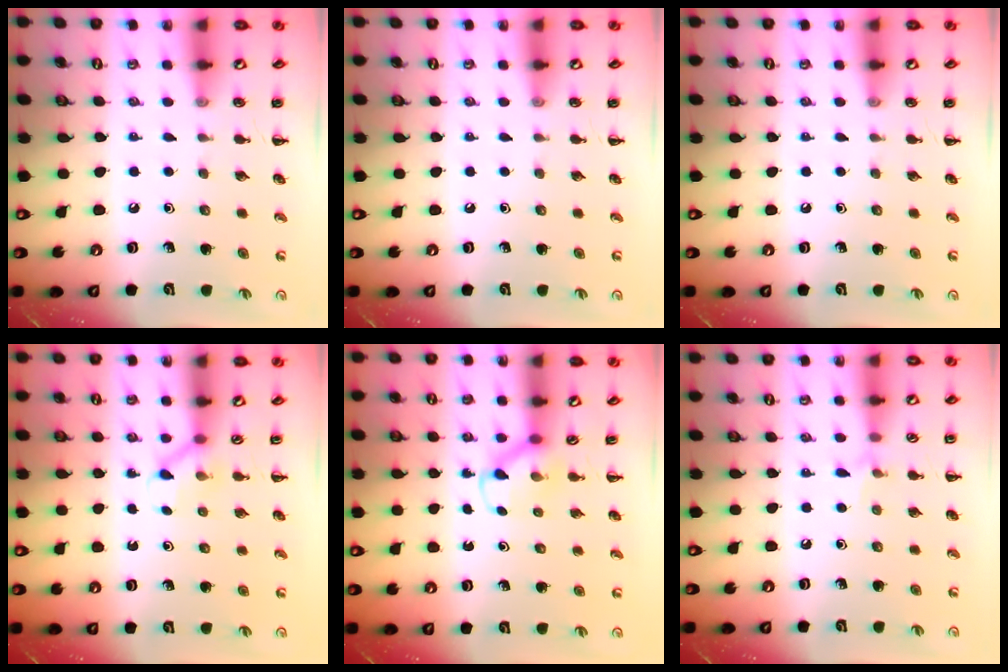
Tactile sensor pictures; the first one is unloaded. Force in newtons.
{"total": 0.0}
{"total": 0.0}
{"total": 3.0, "press": 2.8, "slide": 1.1}
{"total": 3.2, "press": 3.0, "slide": 1.1}
{"total": 5.3, "press": 5.0, "slide": 1.7}